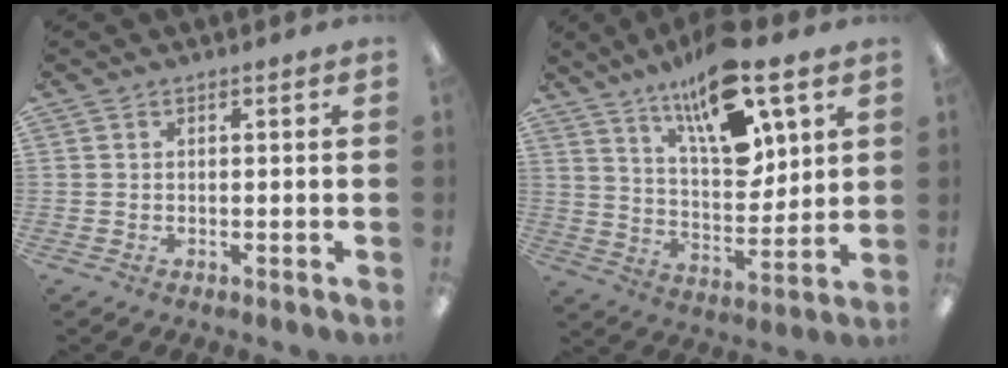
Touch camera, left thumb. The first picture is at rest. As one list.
[{"total": 17.6, "force": [11.0, 6.4, 12.1], "torque": [-0.198, -0.055, 0.184]}]